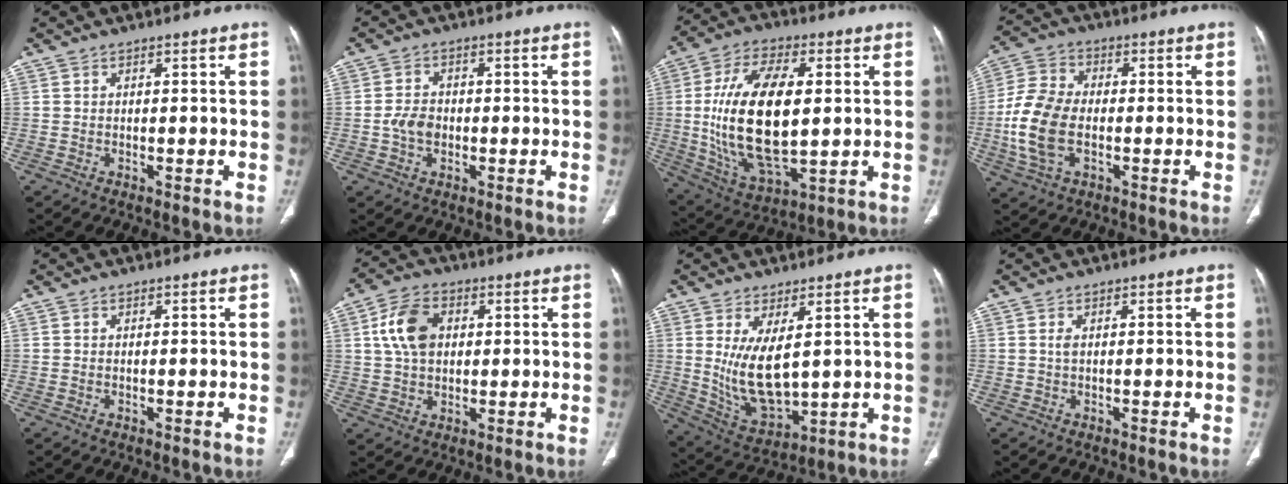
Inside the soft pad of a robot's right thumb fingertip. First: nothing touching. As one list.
[{"total": 4.1, "force": [-0.7, 3.0, 2.7], "torque": [-0.048, 0.008, -0.017]}, {"total": 22.0, "force": [1.3, 10.6, 19.2], "torque": [-0.365, -0.009, 0.032]}, {"total": 12.2, "force": [-2.0, 7.4, 9.5], "torque": [-0.207, 0.011, -0.041]}, {"total": 0.0}, {"total": 9.2, "force": [2.1, 6.4, 6.3], "torque": [-0.106, 0.005, 0.035]}, {"total": 11.3, "force": [2.2, 5.2, 9.8], "torque": [-0.170, -0.028, 0.064]}, {"total": 0.7, "force": [0.1, 0.3, 0.7], "torque": [-0.019, 0.000, 0.003]}]